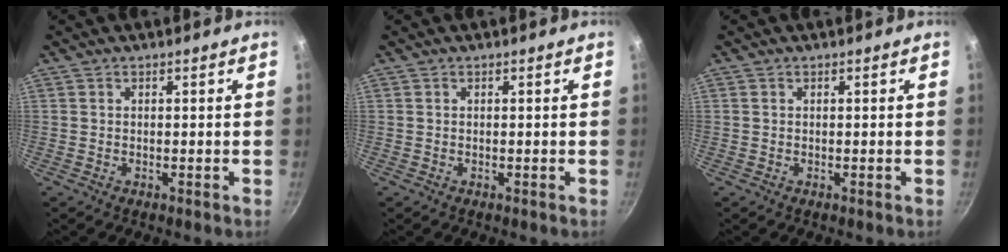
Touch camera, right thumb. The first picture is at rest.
{"total": 0.0}
{"total": 0.0}